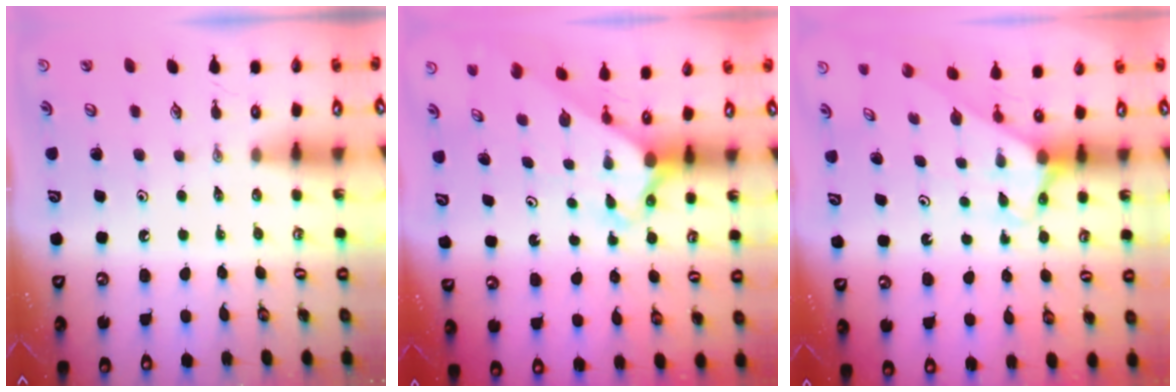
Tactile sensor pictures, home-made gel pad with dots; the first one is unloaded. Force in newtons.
{"total": 2.6, "press": 2.6, "slide": 0.2}
{"total": 2.6, "press": 2.6, "slide": 0.2}